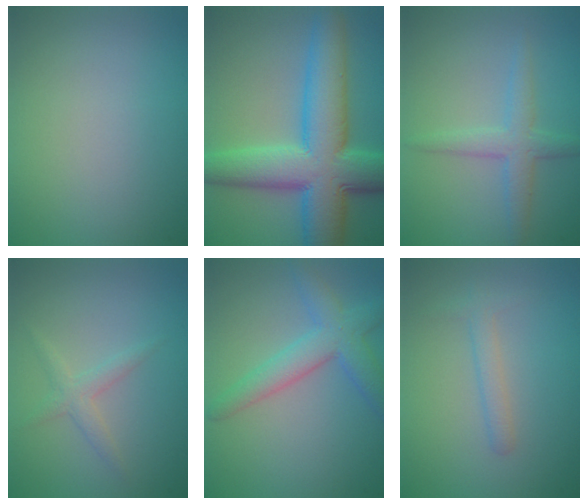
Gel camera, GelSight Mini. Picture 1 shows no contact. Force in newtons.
{"total": 10.9, "press": 10.9, "slide": 0.2}
{"total": 2.7, "press": 2.7, "slide": 0.1}
{"total": 1.6, "press": 1.6, "slide": 0.0}
{"total": 2.9, "press": 2.9, "slide": 0.2}
{"total": 1.8, "press": 1.8, "slide": 0.2}